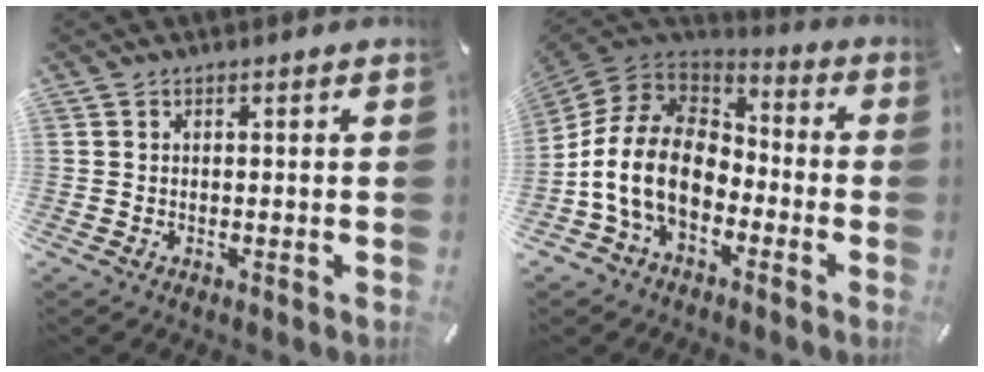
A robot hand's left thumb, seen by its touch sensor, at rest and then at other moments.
{"total": 16.4, "force": [-5.3, 11.4, 10.5], "torque": [-0.233, 0.028, -0.096]}